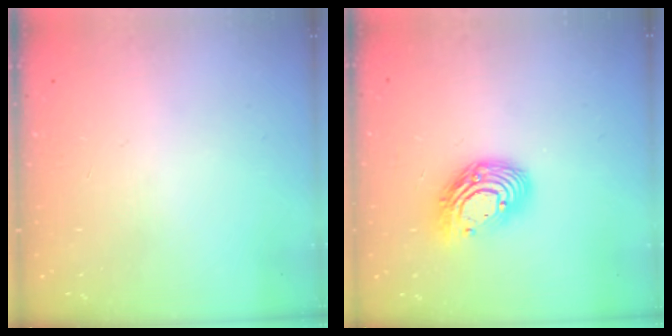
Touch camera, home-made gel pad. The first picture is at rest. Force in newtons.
{"total": 12.7, "press": 12.7, "slide": 1.2}